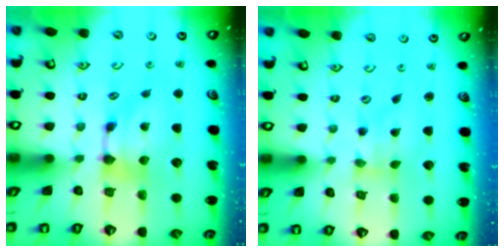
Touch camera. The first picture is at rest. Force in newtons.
{"total": 2.4, "press": 2.4, "slide": 0.7}